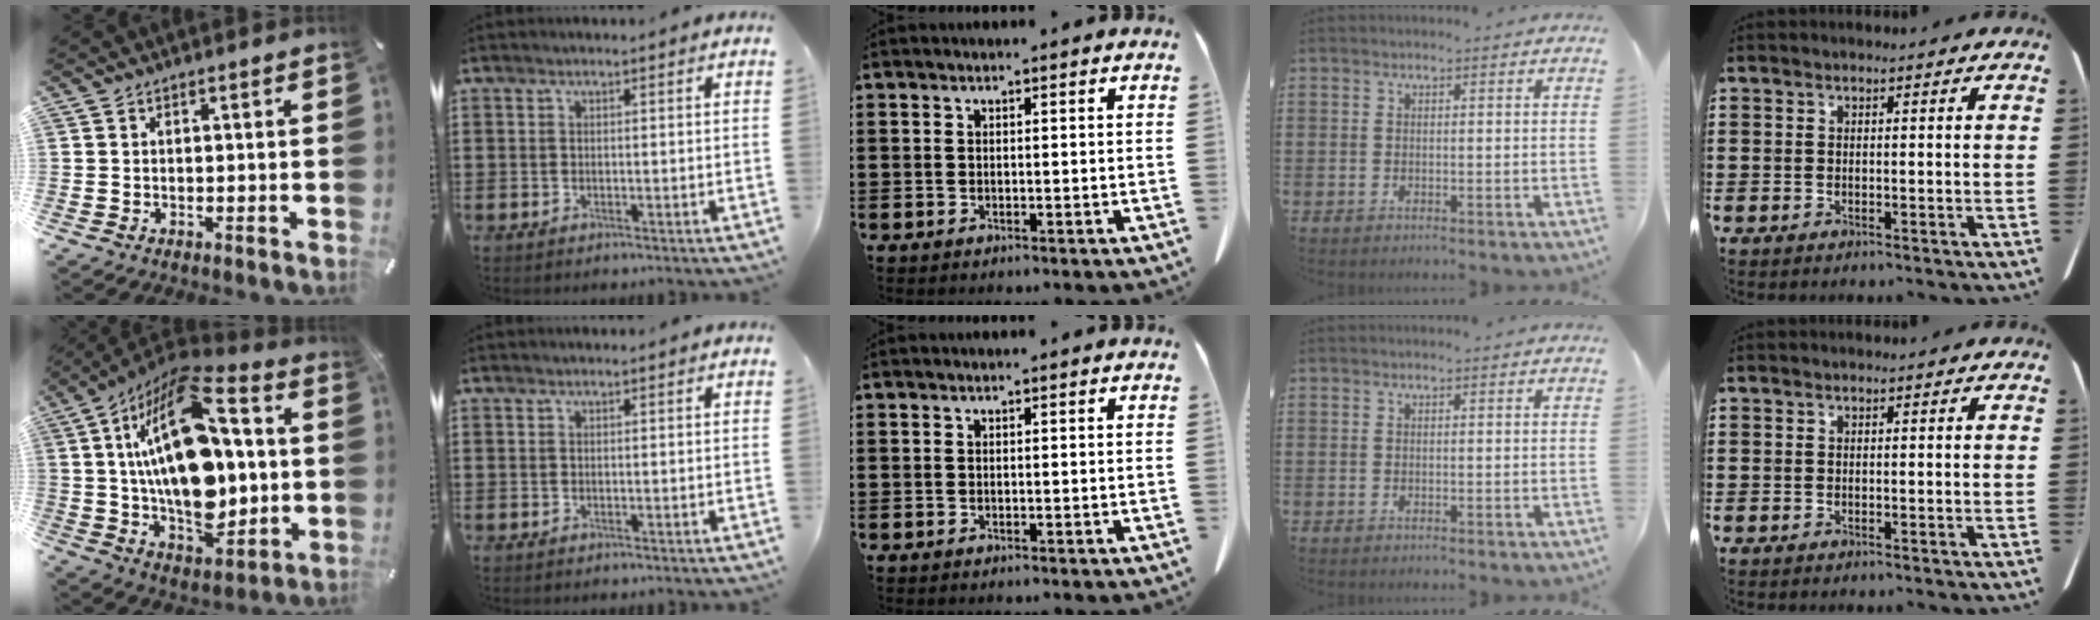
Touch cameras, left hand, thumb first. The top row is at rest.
{"thumb": {"total": 28.1, "force": [4.3, 16.1, 22.6], "torque": [-0.413, -0.030, 0.075]}}